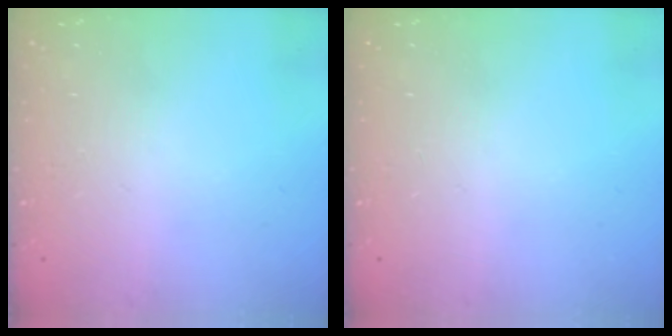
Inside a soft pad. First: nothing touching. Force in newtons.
{"total": 0.0}